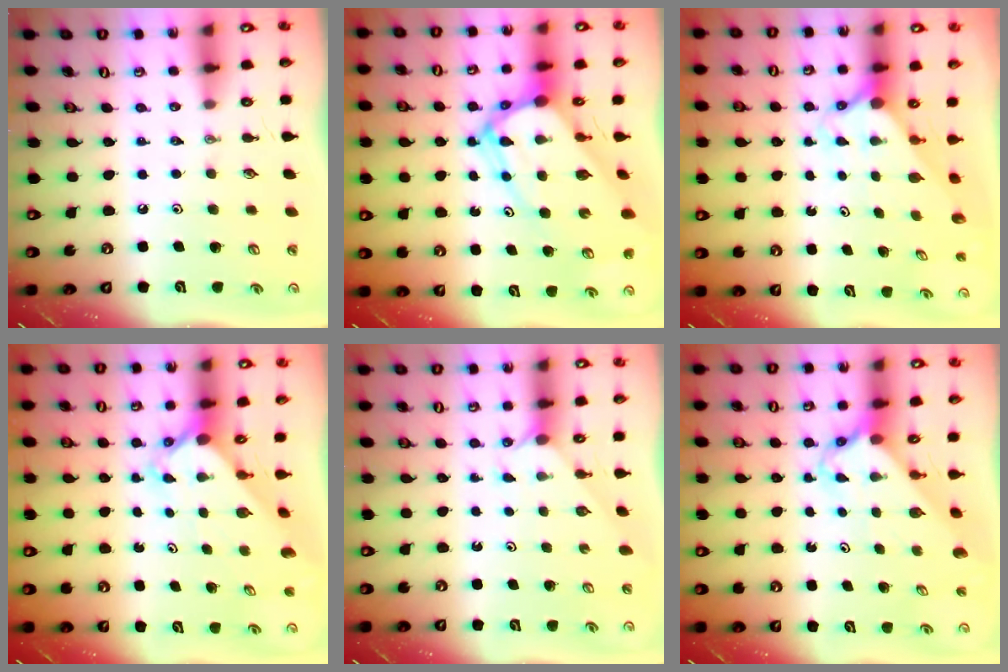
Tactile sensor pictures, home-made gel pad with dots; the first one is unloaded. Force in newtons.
{"total": 13.7, "press": 13.7, "slide": 1.3}
{"total": 2.2, "press": 2.2, "slide": 0.2}
{"total": 2.3, "press": 2.3, "slide": 0.1}
{"total": 1.6, "press": 1.6, "slide": 0.3}
{"total": 2.4, "press": 2.4, "slide": 0.2}